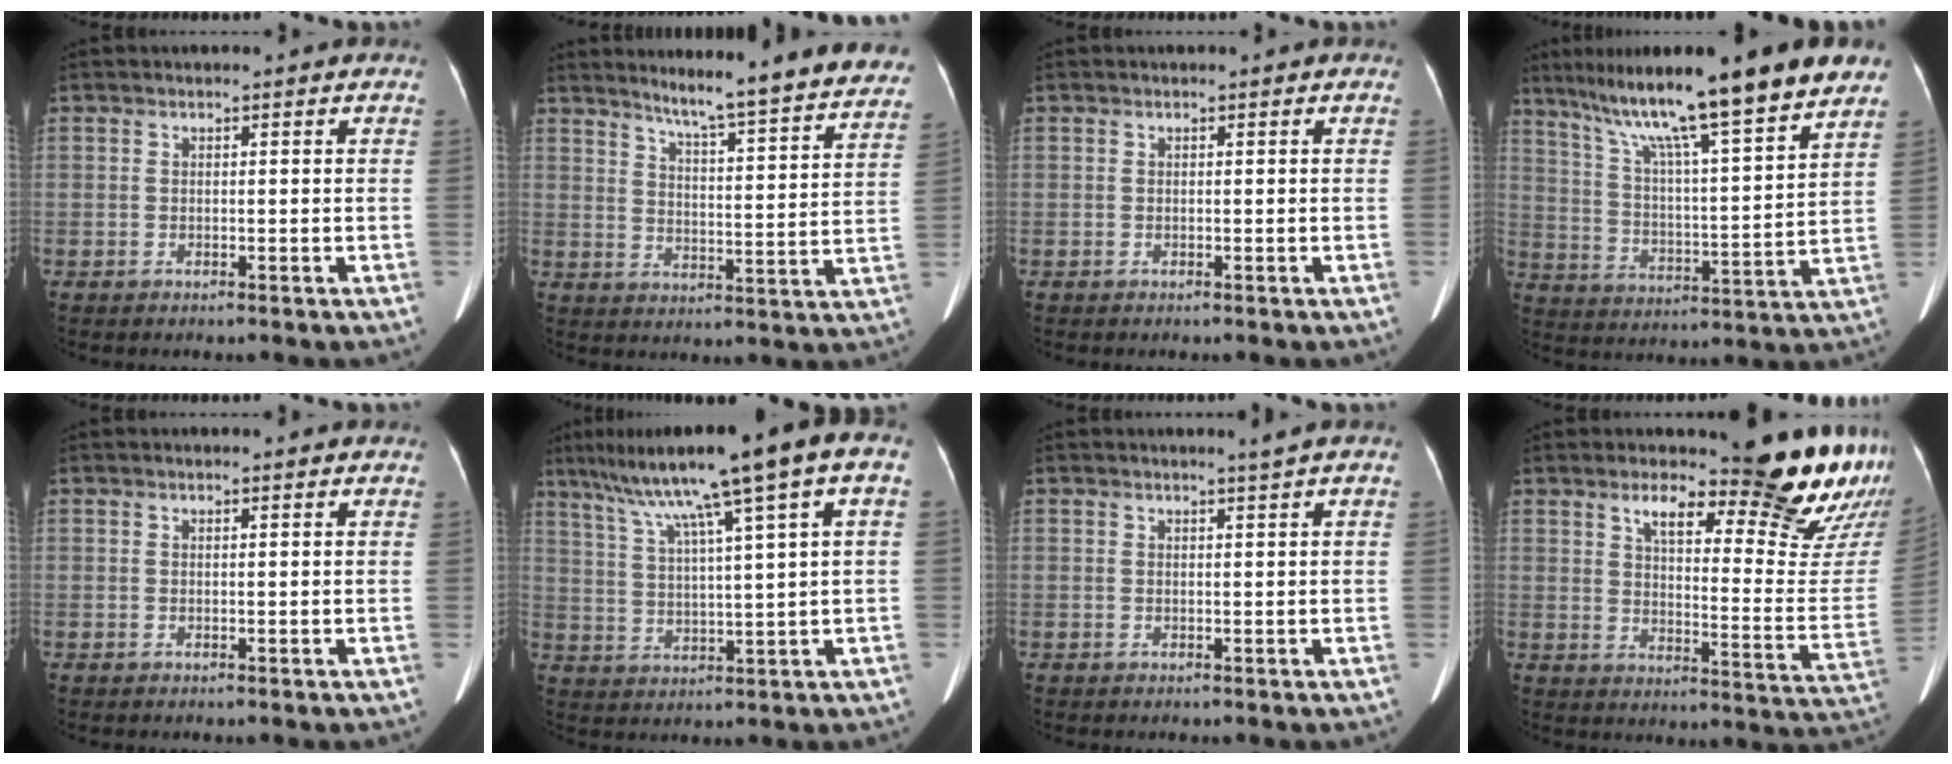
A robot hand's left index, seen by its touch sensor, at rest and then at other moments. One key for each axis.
{"total": 21.1, "fx": 19.2, "fy": 0.7, "fz": 8.7, "tx": -0.110, "ty": -0.059, "tz": 0.236}
{"total": 0.0}
{"total": 20.1, "fx": 15.2, "fy": 0.7, "fz": 13.1, "tx": -0.211, "ty": 0.022, "tz": 0.240}
{"total": 1.1, "fx": 1.0, "fy": 0.0, "fz": 0.2, "tx": -0.010, "ty": 0.004, "tz": 0.012}
{"total": 14.8, "fx": 8.1, "fy": -0.5, "fz": 12.3, "tx": -0.192, "ty": 0.041, "tz": 0.127}
{"total": 1.0, "fx": 0.8, "fy": -0.5, "fz": 0.4, "tx": -0.018, "ty": -0.012, "tz": 0.018}
{"total": 20.5, "fx": 17.1, "fy": 2.1, "fz": 11.1, "tx": -0.139, "ty": -0.088, "tz": 0.209}